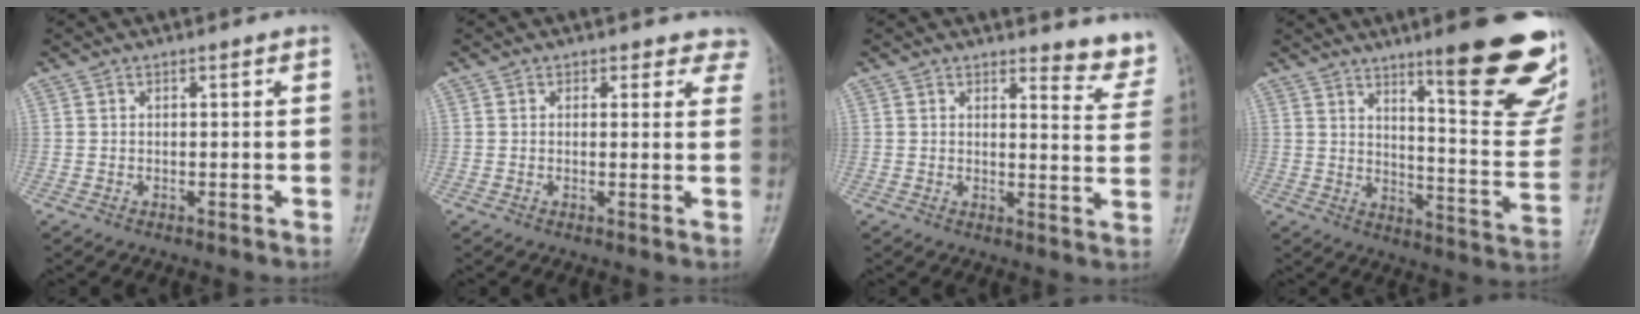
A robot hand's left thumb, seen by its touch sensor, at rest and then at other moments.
{"total": 4.5, "force": [3.7, 2.6, 0.1], "torque": [0.048, -0.012, 0.017]}
{"total": 6.6, "force": [6.3, 1.9, 1.0], "torque": [0.019, -0.055, 0.055]}
{"total": 22.8, "force": [13.8, 4.4, 17.5], "torque": [-0.191, -0.085, 0.195]}